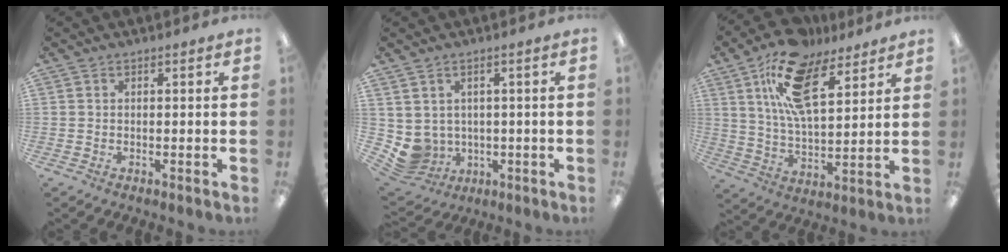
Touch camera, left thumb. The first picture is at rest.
{"total": 4.9, "force": [0.9, 4.7, 1.2], "torque": [-0.058, -0.012, 0.020]}
{"total": 18.0, "force": [10.6, 8.1, 12.1], "torque": [-0.212, -0.032, 0.185]}